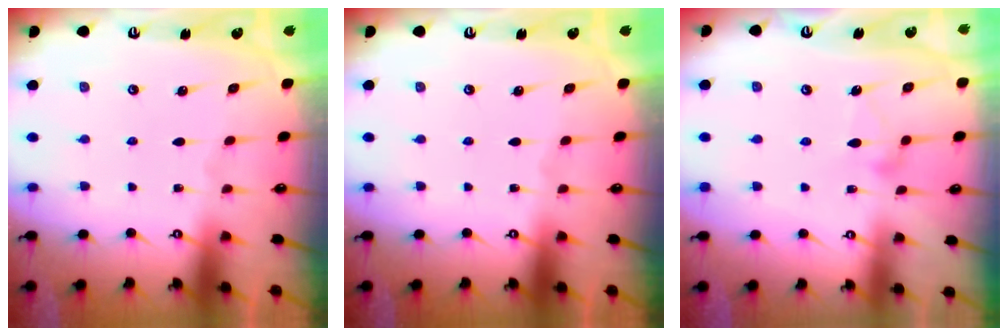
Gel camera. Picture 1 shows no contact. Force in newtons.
{"total": 0.0}
{"total": 10.6, "press": 10.6, "slide": 0.3}